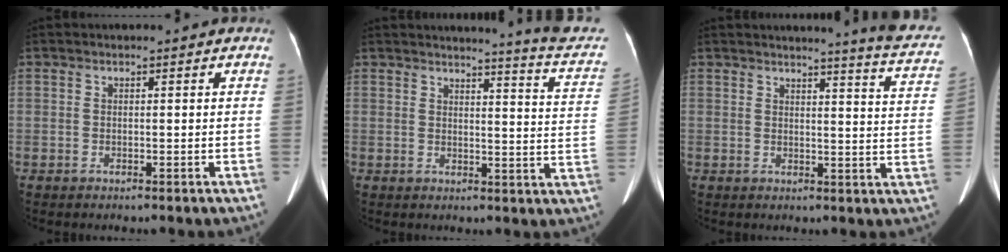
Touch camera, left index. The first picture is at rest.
{"total": 11.7, "force": [11.1, -0.8, 3.7], "torque": [-0.039, -0.074, 0.101]}
{"total": 10.2, "force": [9.6, -0.7, 3.6], "torque": [-0.036, -0.060, 0.086]}